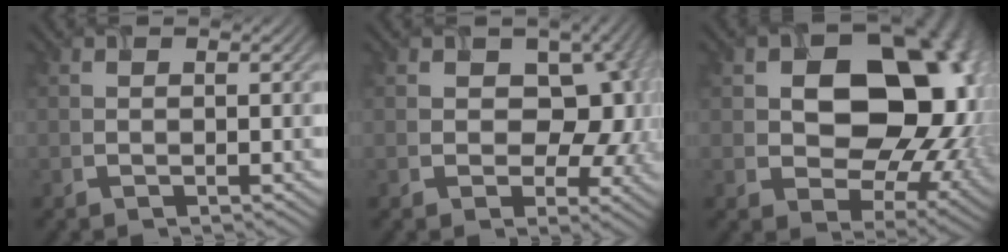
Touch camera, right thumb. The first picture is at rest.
{"total": 9.9, "force": [0.8, 6.8, 7.2], "torque": [-0.086, -0.010, 0.011]}
{"total": 18.2, "force": [2.8, 12.7, 12.7], "torque": [-0.141, 0.009, 0.049]}